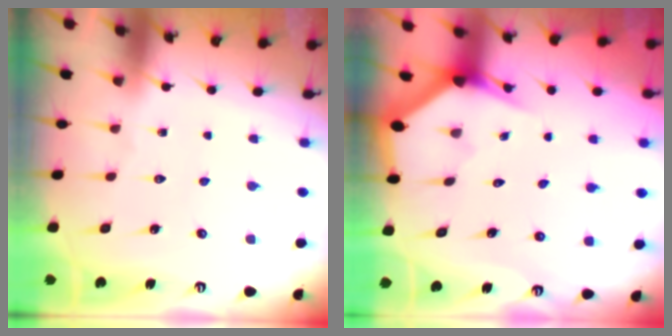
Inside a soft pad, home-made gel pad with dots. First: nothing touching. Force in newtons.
{"total": 2.7, "press": 2.7, "slide": 0.1}